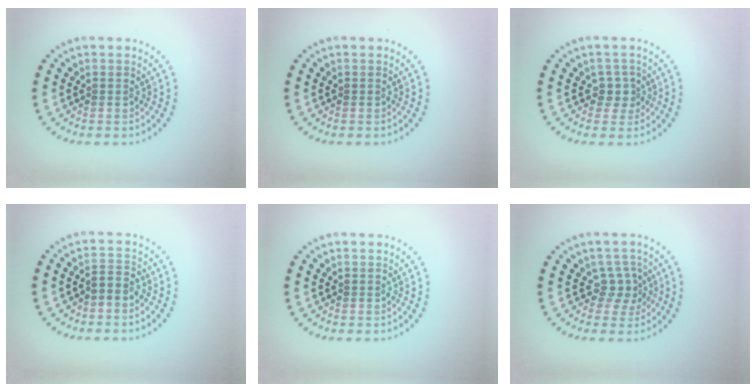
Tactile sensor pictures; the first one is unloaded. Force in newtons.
{"total": 0.0}
{"total": 1.7, "press": 1.3, "slide": 1.1}
{"total": 1.6, "press": 1.3, "slide": 1.0}
{"total": 0.0}
{"total": 2.1, "press": 1.5, "slide": 1.5}